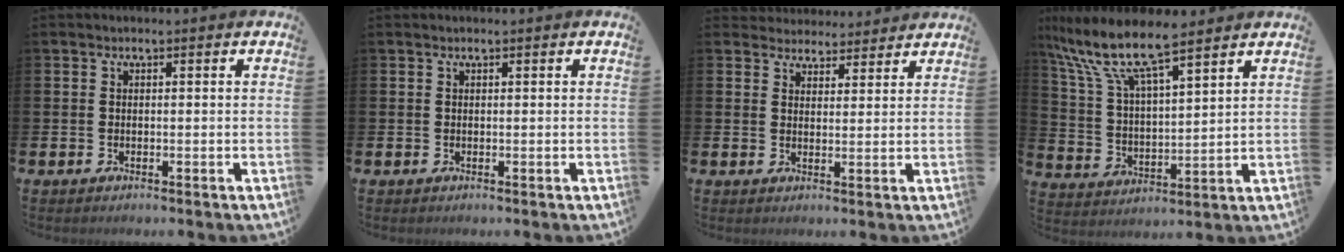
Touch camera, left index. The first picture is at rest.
{"total": 0.0}
{"total": 3.7, "force": [3.5, 1.1, -0.4], "torque": [-0.002, -0.020, 0.063]}
{"total": 10.1, "force": [8.7, 1.9, 4.8], "torque": [-0.133, -0.045, 0.151]}